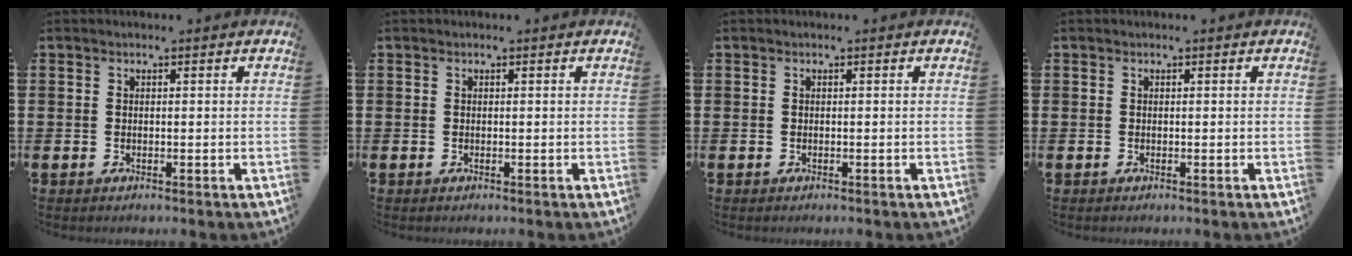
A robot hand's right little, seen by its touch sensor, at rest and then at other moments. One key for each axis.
{"total": 0.0}
{"total": 0.0}
{"total": 0.0}